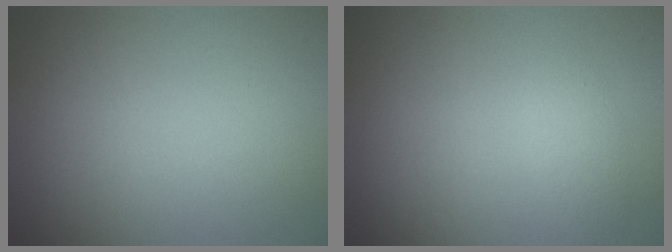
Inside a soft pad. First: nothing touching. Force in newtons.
{"total": 1.2, "press": 1.2, "slide": 0.0}